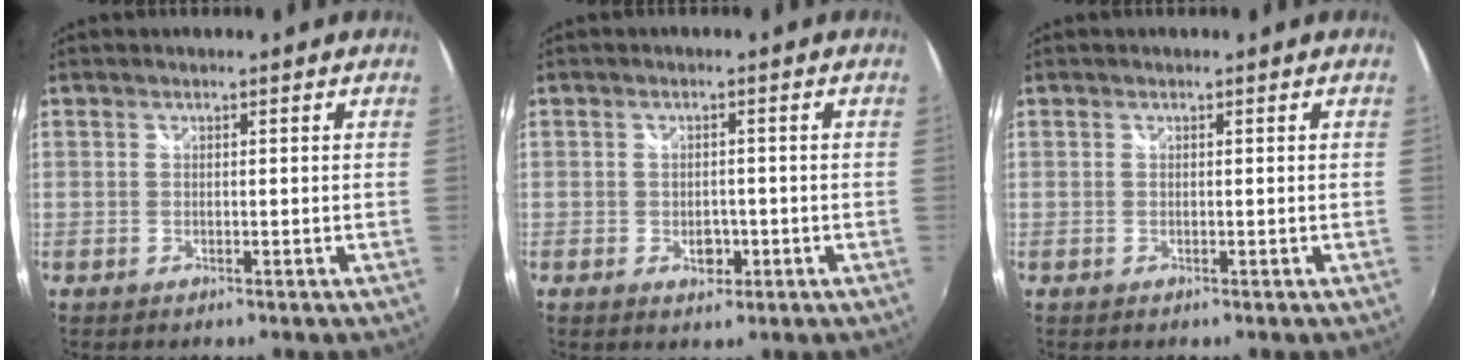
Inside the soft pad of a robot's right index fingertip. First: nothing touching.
{"total": 3.0, "force": [-1.1, 2.0, 1.9], "torque": [-0.032, -0.001, -0.014]}
{"total": 0.0}